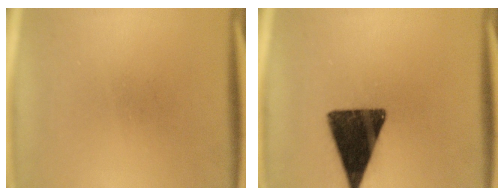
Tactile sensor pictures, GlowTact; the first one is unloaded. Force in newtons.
{"total": 15.2}